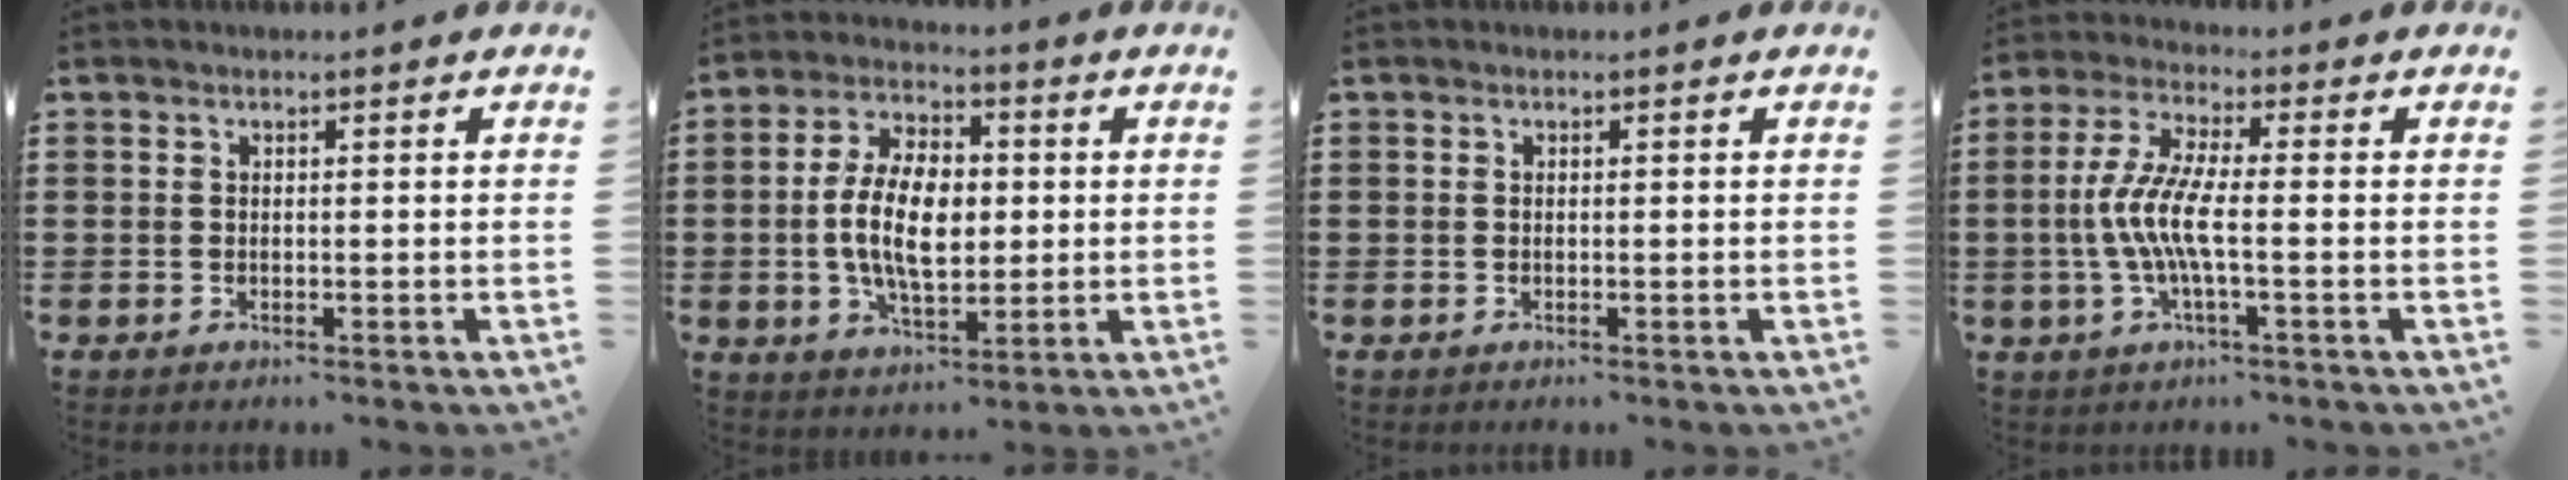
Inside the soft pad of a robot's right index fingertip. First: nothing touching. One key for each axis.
{"total": 10.3, "fx": -0.2, "fy": 5.5, "fz": 8.7, "tx": -0.180, "ty": 0.003, "tz": -0.007}
{"total": 0.0}
{"total": 7.1, "fx": -1.6, "fy": 1.3, "fz": 6.8, "tx": -0.161, "ty": -0.017, "tz": -0.041}